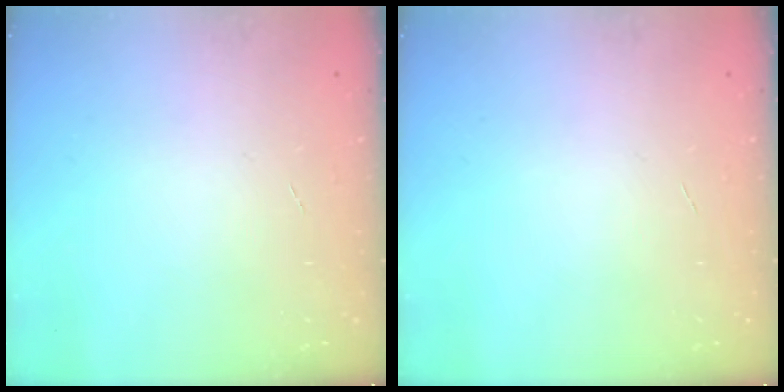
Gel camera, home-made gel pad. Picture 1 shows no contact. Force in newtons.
{"total": 0.0}